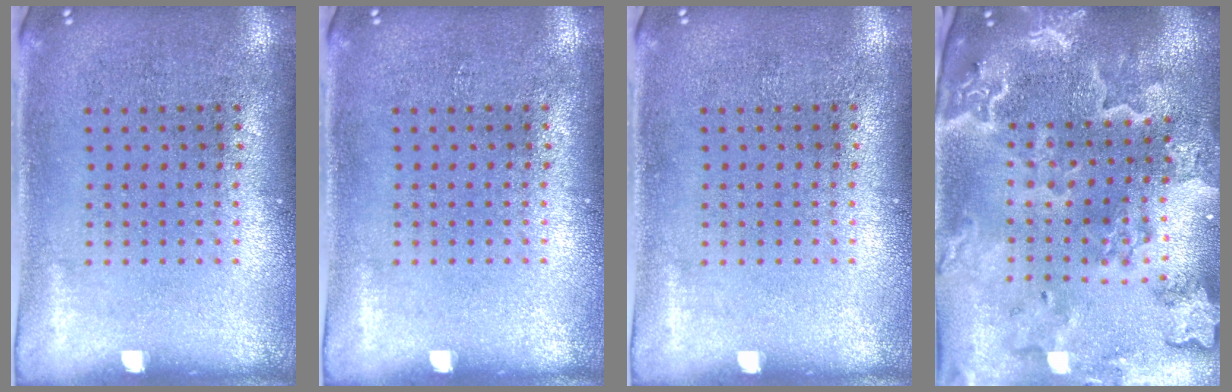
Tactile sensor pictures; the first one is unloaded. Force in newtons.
{"total": 0.0}
{"total": 0.0}
{"total": 4.0, "press": 3.4, "slide": 2.2}